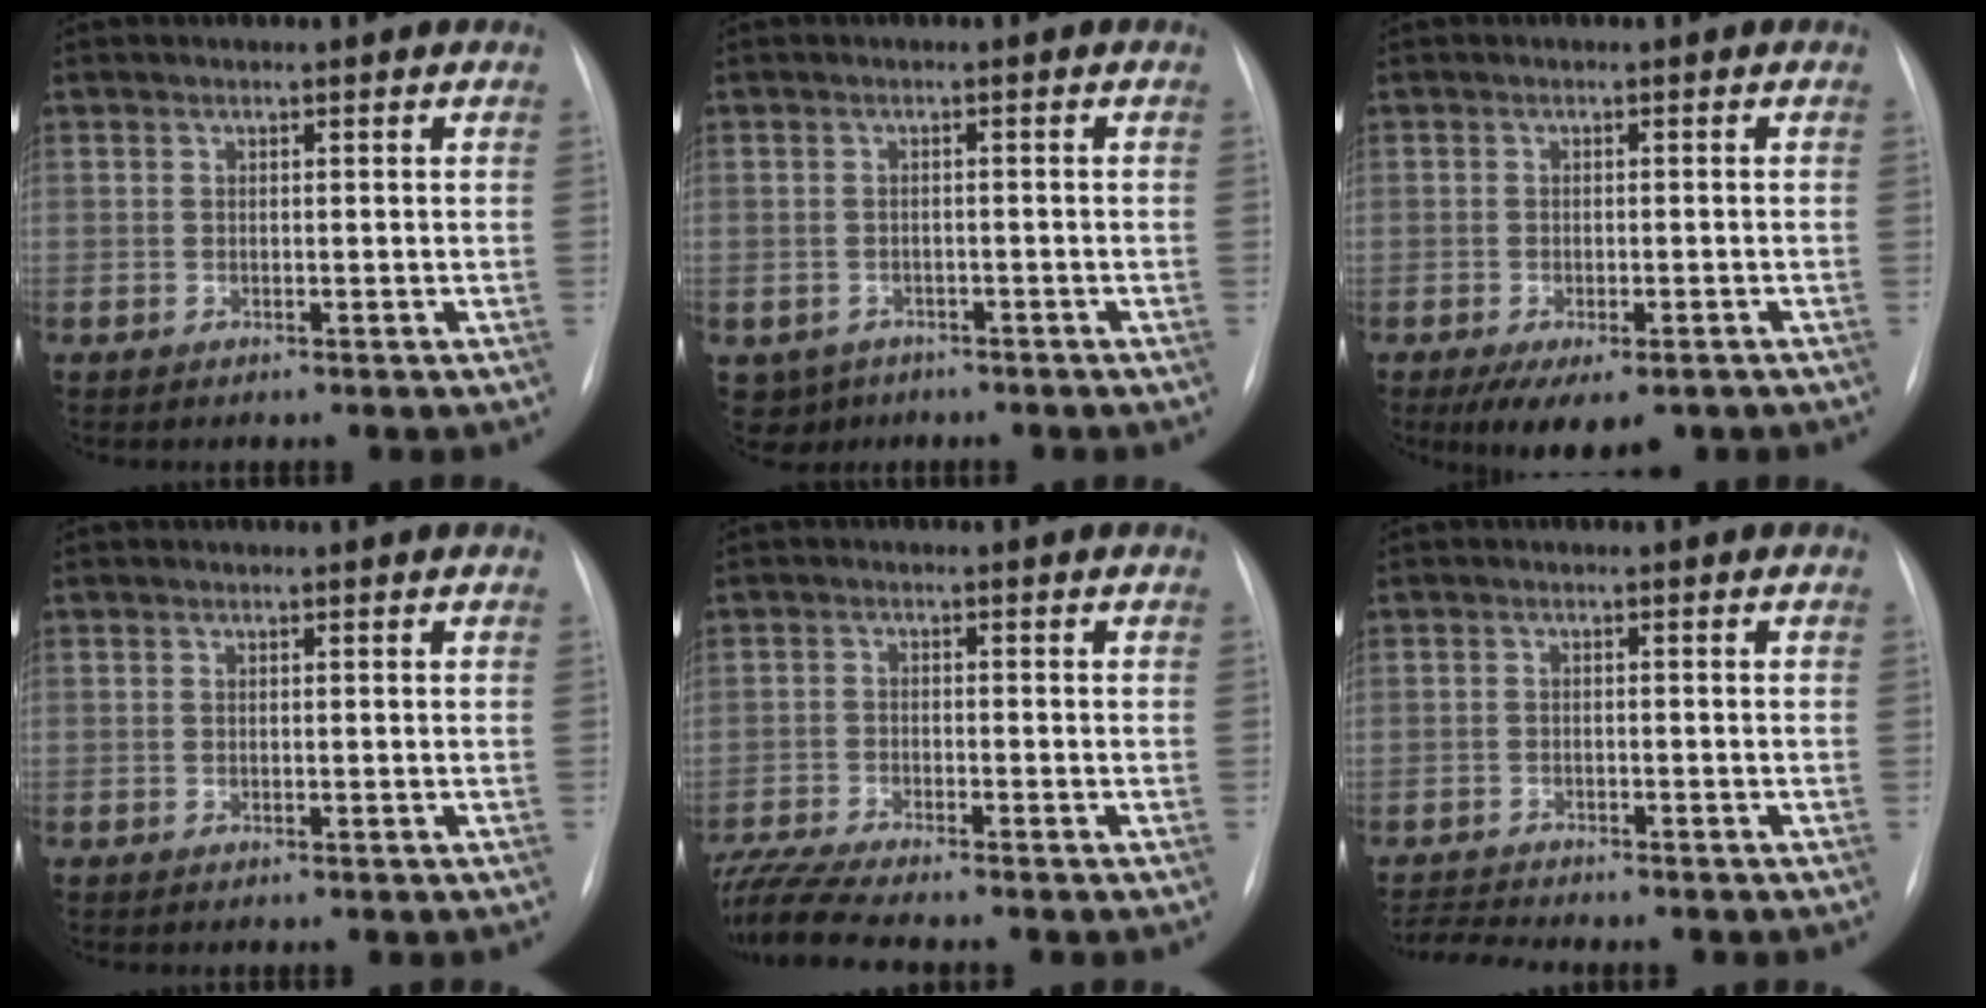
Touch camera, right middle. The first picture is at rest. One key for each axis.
{"total": 4.3, "fx": -2.8, "fy": 3.3, "fz": 0.4, "tx": -0.003, "ty": 0.003, "tz": -0.039}
{"total": 7.8, "fx": -5.3, "fy": 3.1, "fz": 4.9, "tx": -0.062, "ty": -0.009, "tz": -0.076}
{"total": 0.0}
{"total": 8.8, "fx": -8.0, "fy": -0.5, "fz": 3.6, "tx": -0.073, "ty": -0.016, "tz": -0.142}
{"total": 4.3, "fx": -4.2, "fy": -0.2, "fz": 0.8, "tx": -0.011, "ty": -0.012, "tz": -0.068}